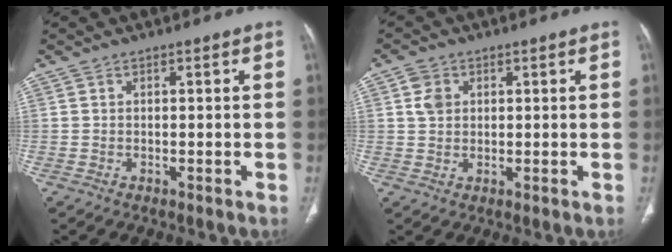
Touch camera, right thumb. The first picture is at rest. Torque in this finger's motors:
{"motor_torque": [-0.52, 0.67, 0.15, 0.72, -0.01]}